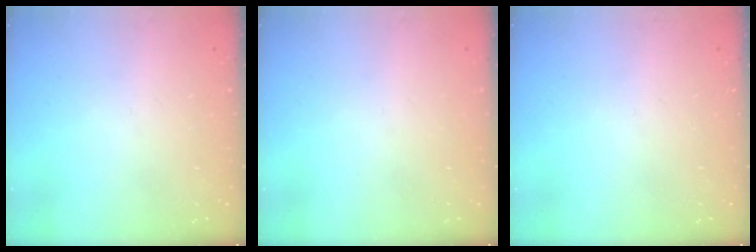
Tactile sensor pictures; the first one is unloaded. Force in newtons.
{"total": 0.0}
{"total": 0.0}